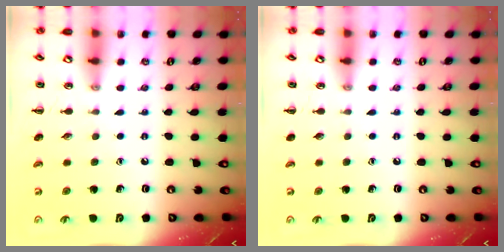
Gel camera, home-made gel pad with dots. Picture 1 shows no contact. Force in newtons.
{"total": 0.0}